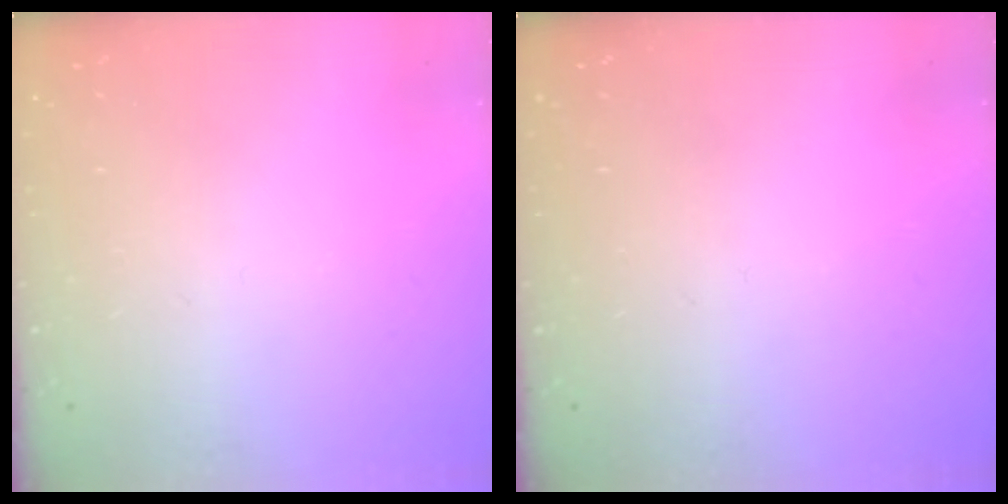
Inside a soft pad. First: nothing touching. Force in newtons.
{"total": 0.0}